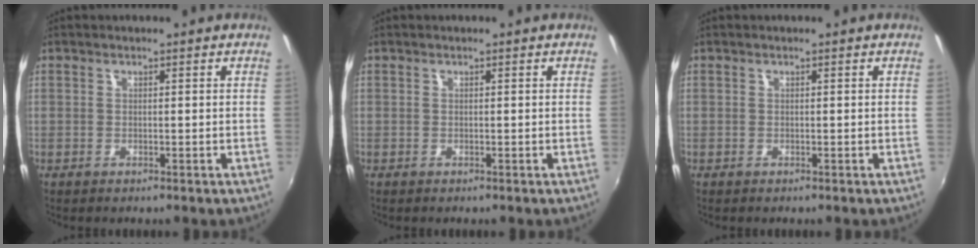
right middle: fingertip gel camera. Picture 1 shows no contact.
{"total": 0.0}
{"total": 0.0}